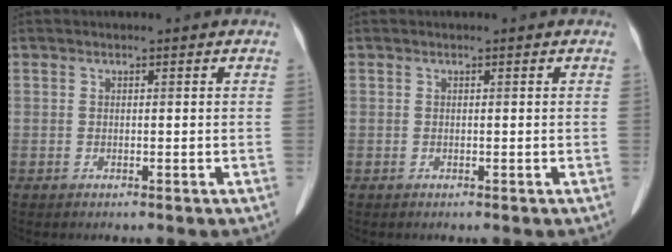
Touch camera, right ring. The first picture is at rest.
{"total": 0.0}